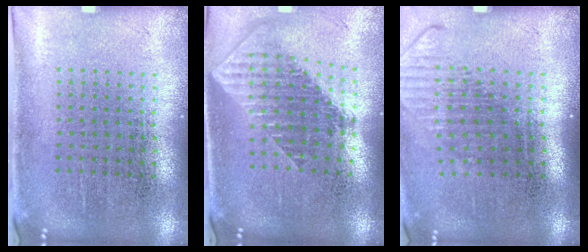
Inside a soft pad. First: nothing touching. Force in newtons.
{"total": 1.8, "press": 1.5, "slide": 1.0}
{"total": 1.3, "press": 1.0, "slide": 0.9}